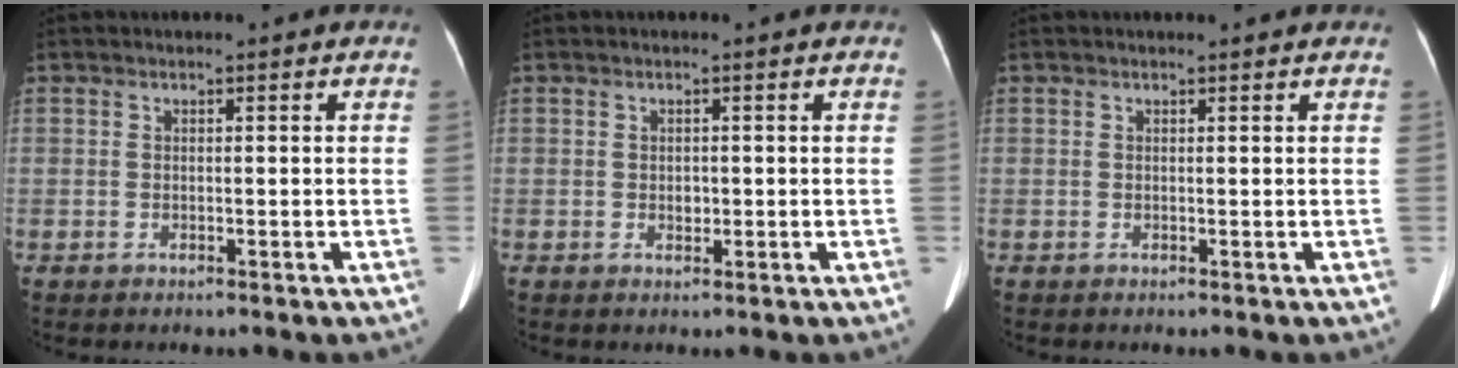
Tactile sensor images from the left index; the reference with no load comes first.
{"total": 1.0, "force": [-0.1, 0.8, 0.6], "torque": [-0.010, -0.001, -0.001]}
{"total": 1.1, "force": [1.1, 0.1, 0.2], "torque": [-0.010, 0.003, 0.012]}